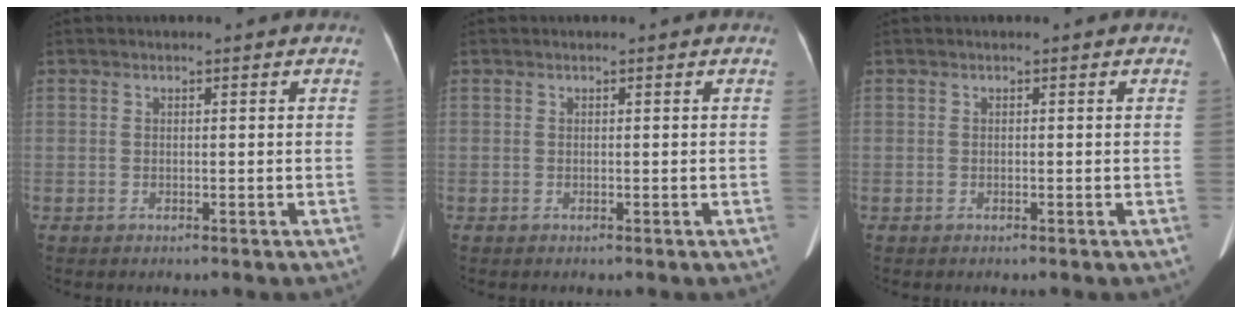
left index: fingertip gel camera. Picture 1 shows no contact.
{"total": 0.0}
{"total": 0.0}